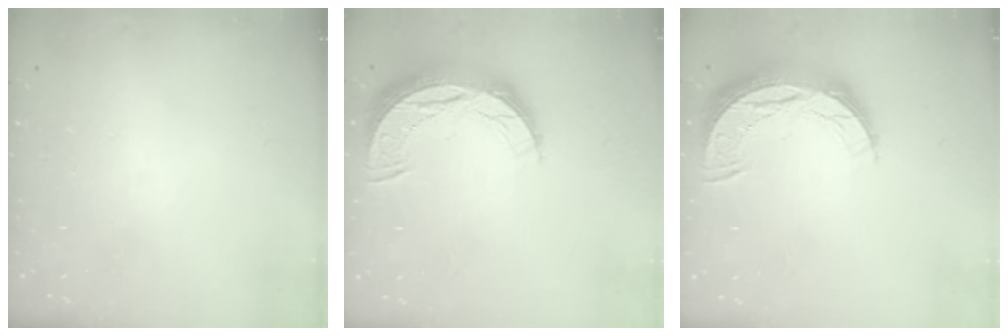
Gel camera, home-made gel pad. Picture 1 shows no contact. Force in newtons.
{"total": 11.1, "press": 11.1, "slide": 0.7}
{"total": 11.1, "press": 11.1, "slide": 0.7}